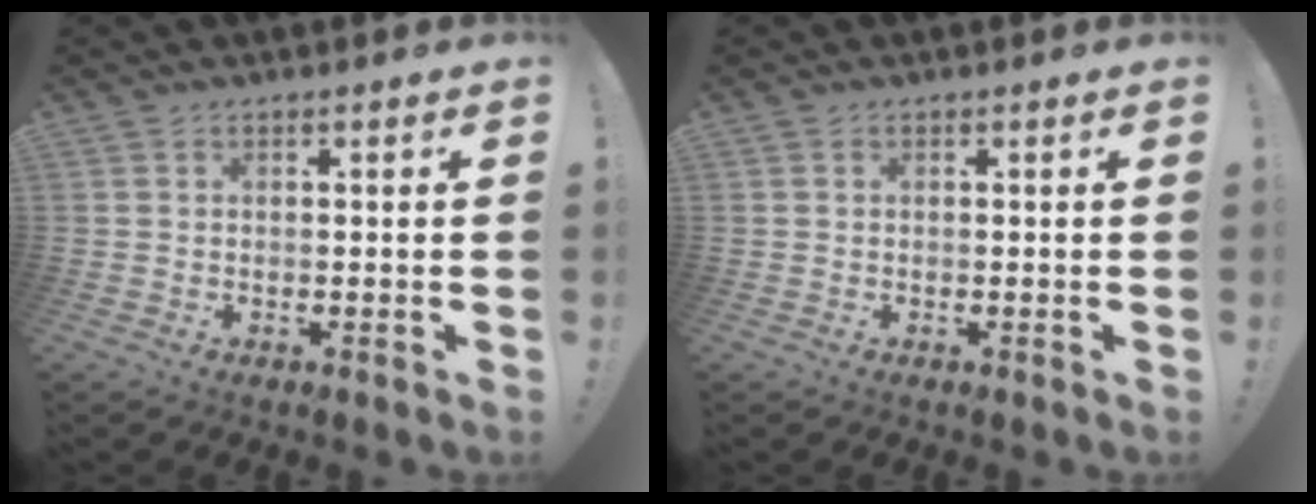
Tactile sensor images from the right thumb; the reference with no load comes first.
{"total": 0.0}